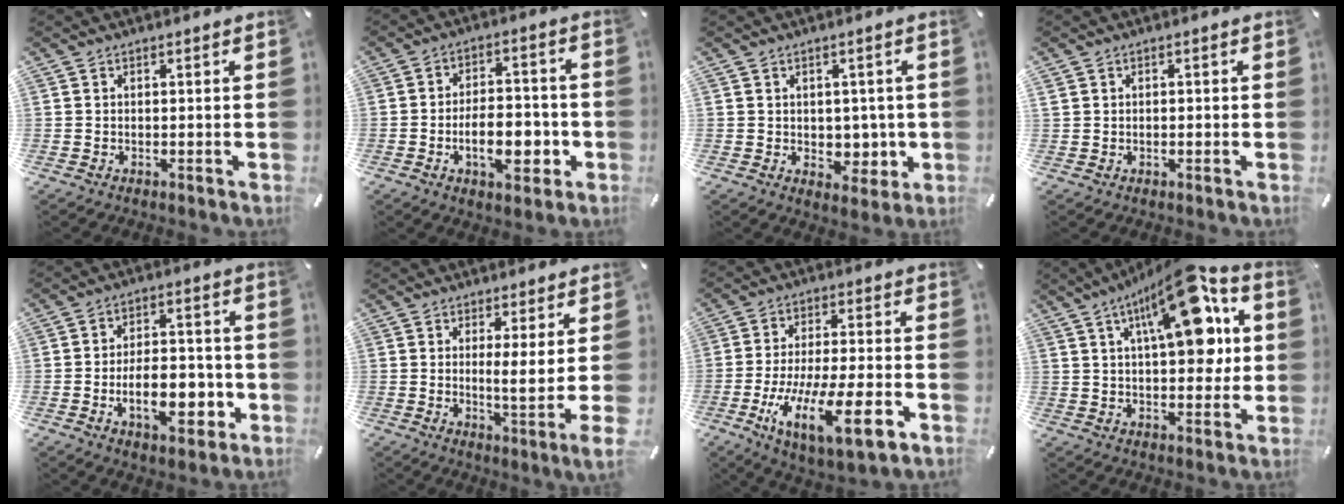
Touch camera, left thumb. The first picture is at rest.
{"total": 11.4, "force": [-3.5, 6.3, 8.8], "torque": [-0.139, 0.003, -0.060]}
{"total": 5.1, "force": [0.3, 4.2, 2.7], "torque": [-0.017, -0.006, 0.003]}
{"total": 0.7, "force": [-0.1, 0.6, 0.4], "torque": [-0.006, 0.002, -0.004]}
{"total": 13.1, "force": [-3.9, 7.2, 10.2], "torque": [-0.167, 0.004, -0.066]}
{"total": 6.8, "force": [0.8, -0.5, 6.7], "torque": [-0.104, -0.021, 0.011]}
{"total": 17.0, "force": [-7.0, 4.2, 14.9], "torque": [-0.282, 0.003, -0.108]}
{"total": 19.8, "force": [8.0, 8.1, 16.2], "torque": [-0.232, -0.038, 0.125]}